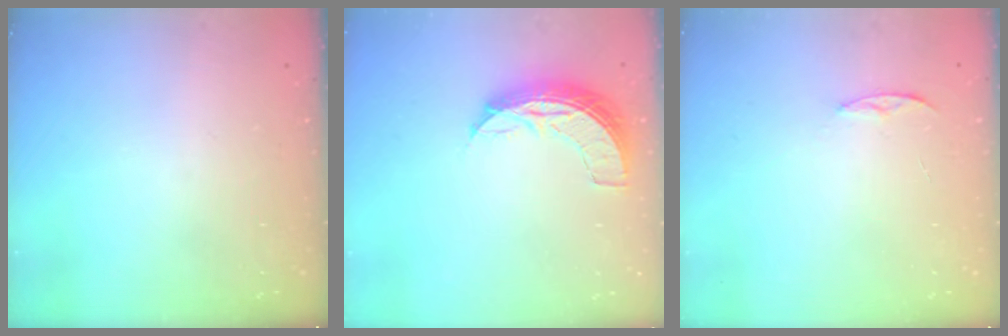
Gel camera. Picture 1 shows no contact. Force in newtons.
{"total": 8.1, "press": 8.1, "slide": 0.6}
{"total": 4.4, "press": 4.4, "slide": 0.5}